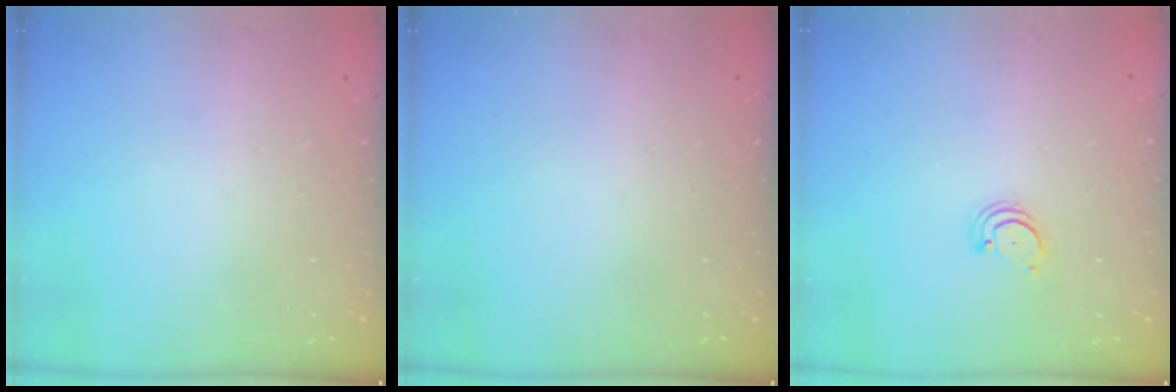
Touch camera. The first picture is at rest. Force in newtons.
{"total": 0.0}
{"total": 2.2, "press": 2.2, "slide": 0.2}